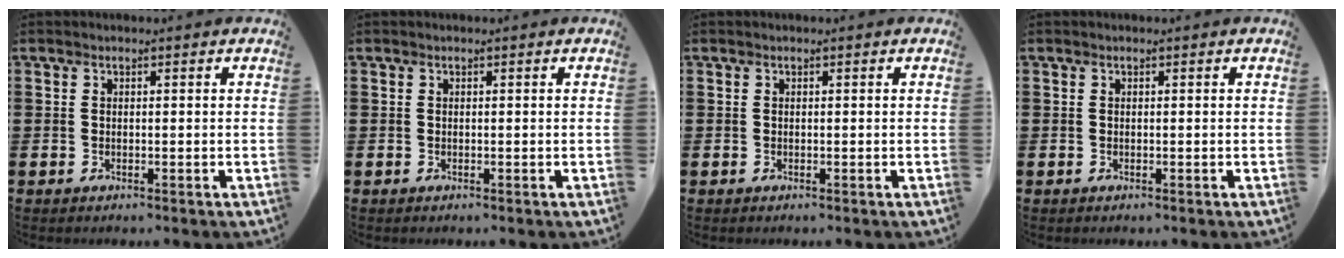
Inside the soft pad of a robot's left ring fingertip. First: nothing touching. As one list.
[{"total": 0.0}, {"total": 0.0}, {"total": 0.0}]